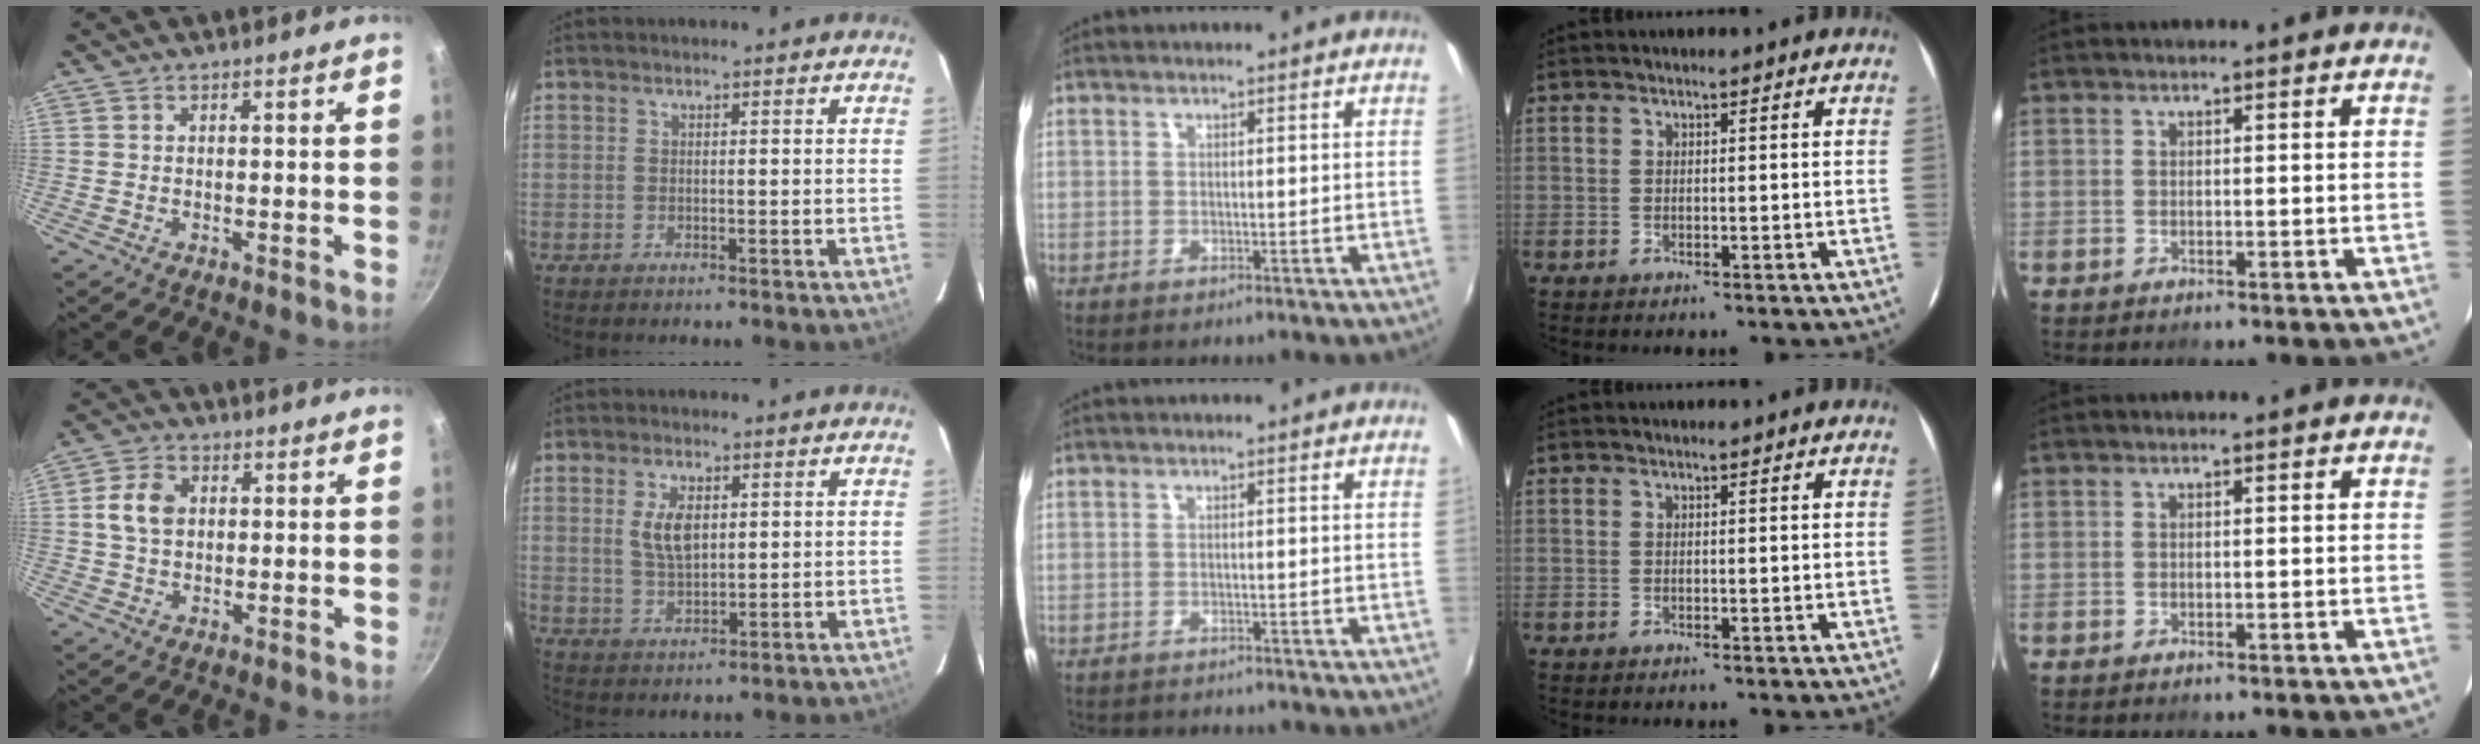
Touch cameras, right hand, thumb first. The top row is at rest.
{"thumb": {"total": 6.2, "force": [0.8, 4.5, 4.2], "torque": [-0.071, 0.009, 0.010]}, "index": {"total": 5.9, "force": [1.5, 3.1, 4.8], "torque": [-0.091, 0.002, 0.032]}, "middle": {"total": 3.2, "force": [-3.1, 0.4, 0.7], "torque": [-0.025, -0.011, -0.049]}}